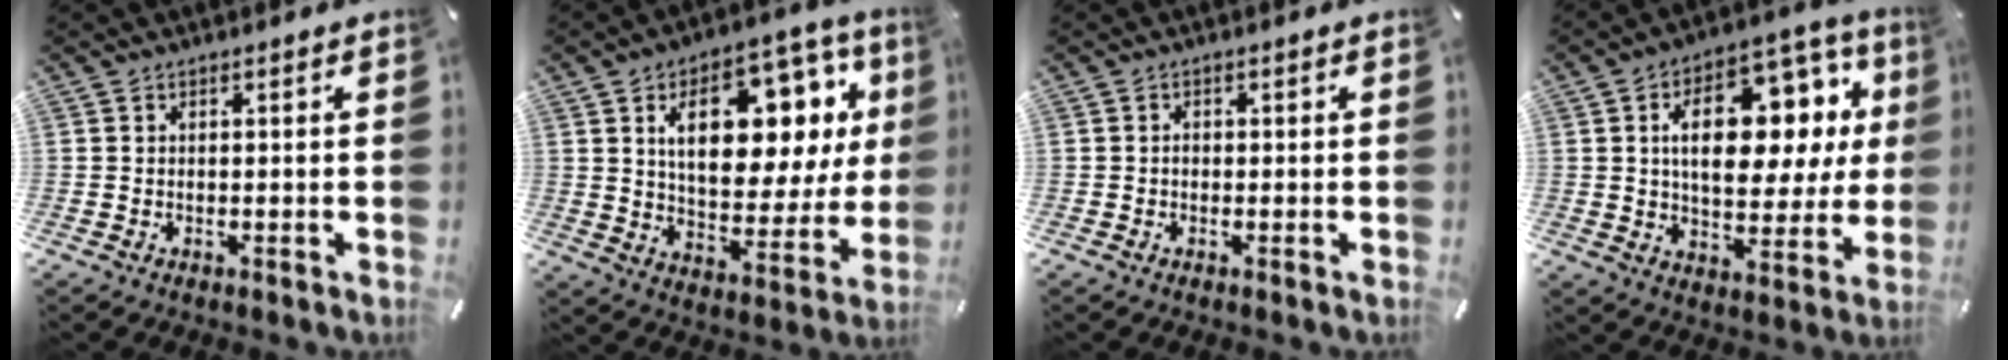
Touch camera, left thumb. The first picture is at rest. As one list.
[{"total": 20.1, "force": [8.3, 11.2, 14.4], "torque": [-0.215, -0.033, 0.137]}, {"total": 0.6, "force": [-0.1, 0.5, 0.4], "torque": [-0.008, 0.001, -0.004]}, {"total": 19.5, "force": [5.5, 11.3, 15.0], "torque": [-0.225, -0.022, 0.088]}]